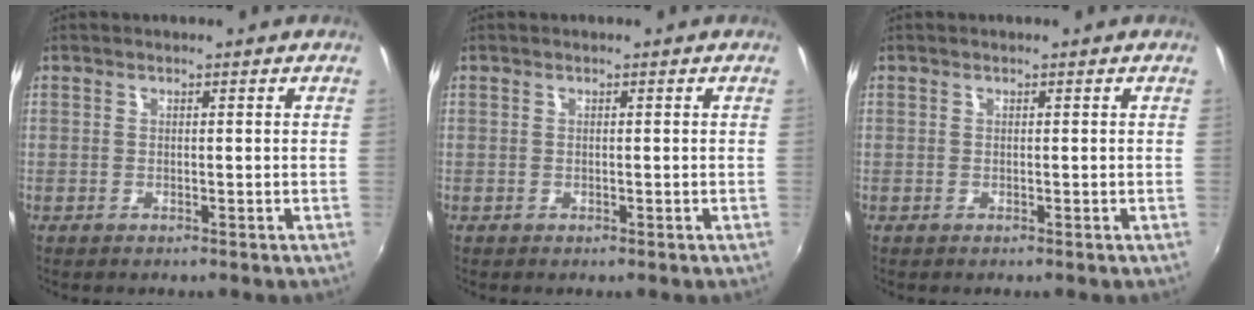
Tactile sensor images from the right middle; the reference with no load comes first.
{"total": 0.0}
{"total": 0.0}